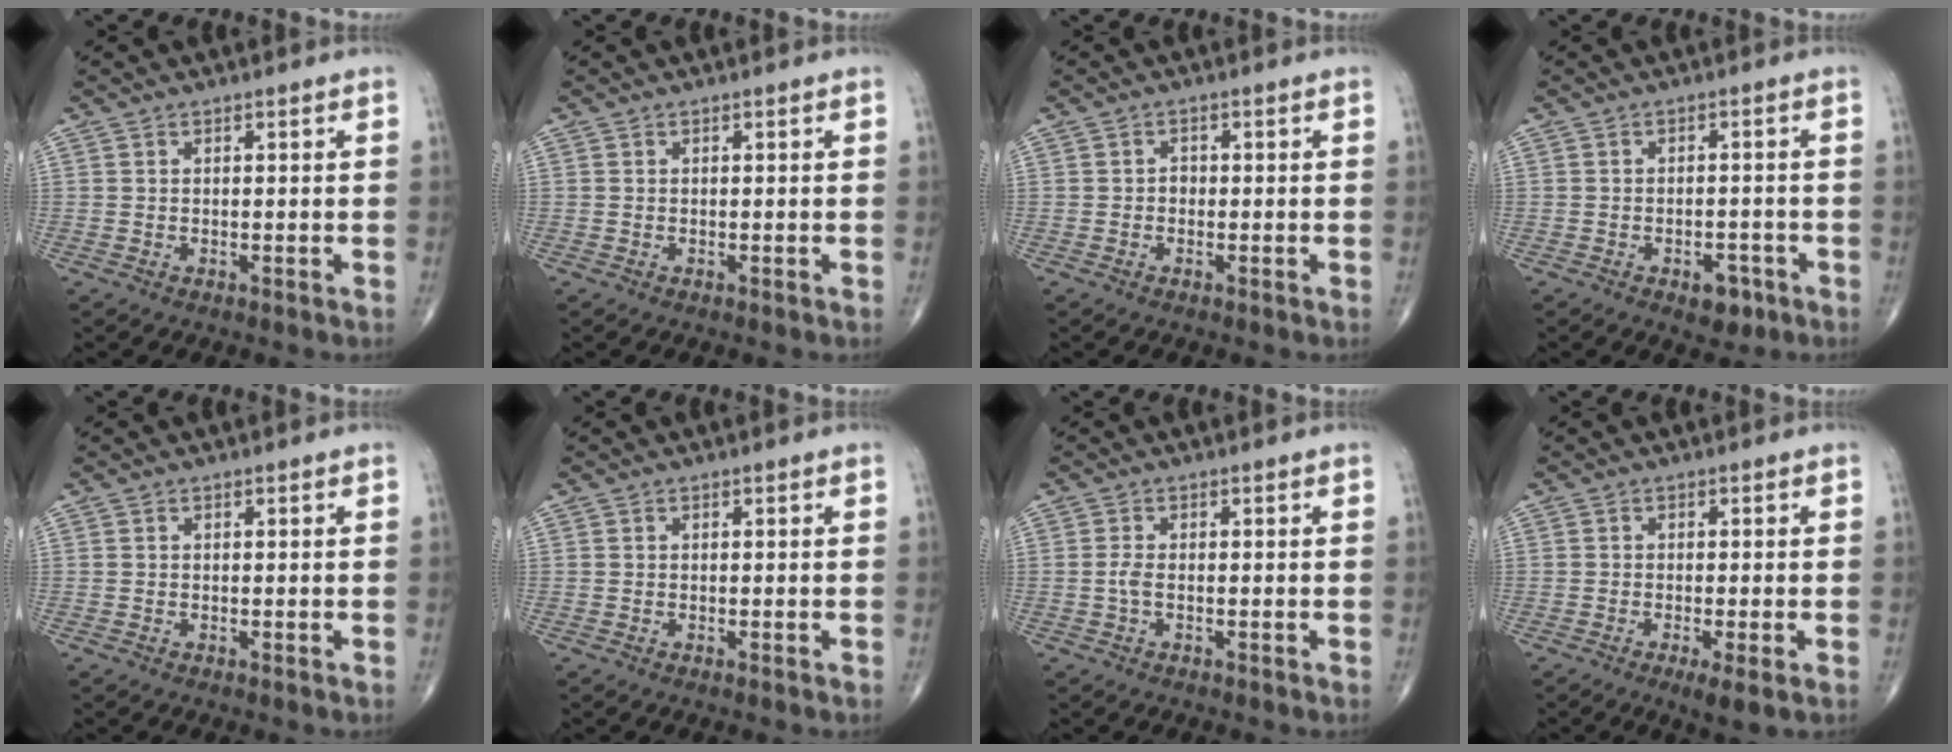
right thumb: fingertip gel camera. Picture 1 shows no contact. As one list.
[{"total": 0.0}, {"total": 1.2, "force": [-0.2, 0.9, 0.6], "torque": [-0.003, 0.004, -0.007]}, {"total": 4.3, "force": [-2.3, 2.5, 2.6], "torque": [-0.016, 0.013, -0.026]}, {"total": 0.0}, {"total": 0.0}, {"total": 1.5, "force": [-0.4, 0.5, 1.3], "torque": [-0.032, -0.001, -0.011]}, {"total": 3.6, "force": [-1.5, 0.5, 3.3], "torque": [-0.062, -0.011, -0.029]}]